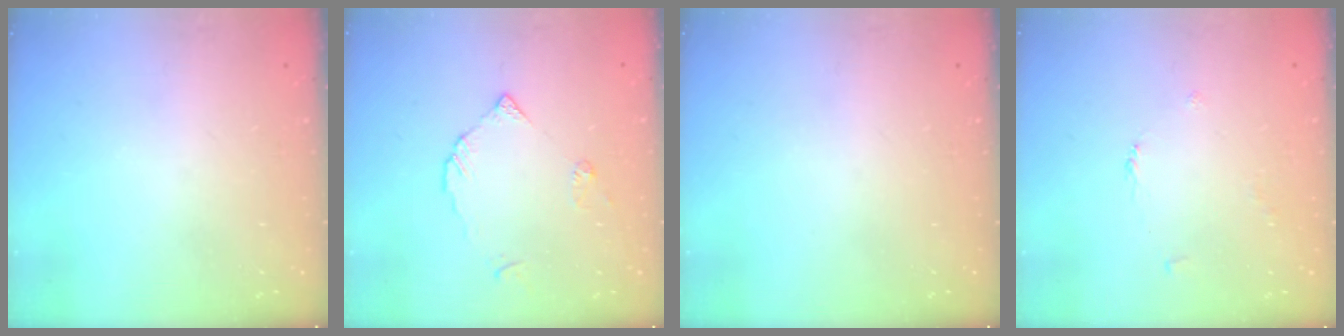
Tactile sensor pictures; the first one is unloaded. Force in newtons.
{"total": 3.9, "press": 3.8, "slide": 0.4}
{"total": 0.0}
{"total": 2.6, "press": 2.6, "slide": 0.4}